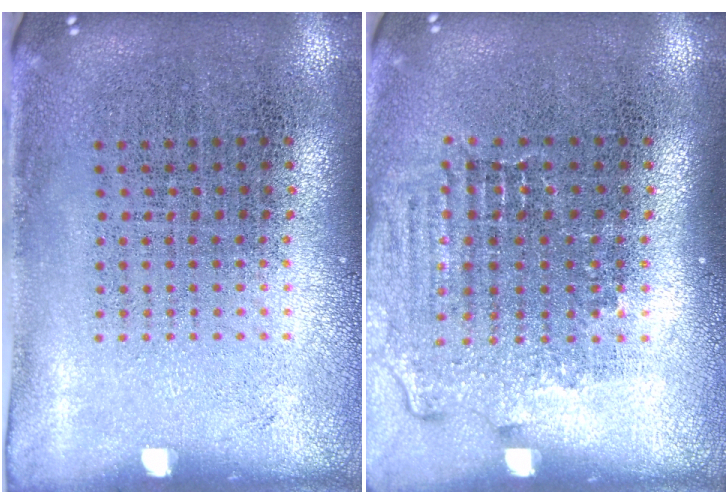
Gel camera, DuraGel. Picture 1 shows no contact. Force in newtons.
{"total": 1.4, "press": 1.2, "slide": 0.6}